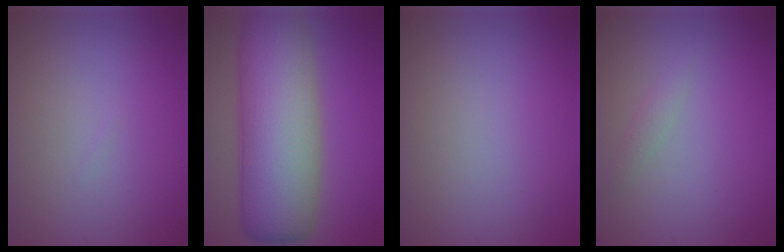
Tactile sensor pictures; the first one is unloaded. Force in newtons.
{"total": 11.3, "press": 11.3, "slide": 0.3}
{"total": 0.0}
{"total": 1.0, "press": 0.9, "slide": 0.1}